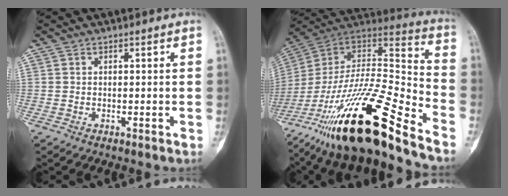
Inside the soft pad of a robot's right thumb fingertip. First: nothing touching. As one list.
[{"total": 30.2, "force": [-19.2, 6.4, 22.4], "torque": [-0.400, 0.057, -0.330]}]